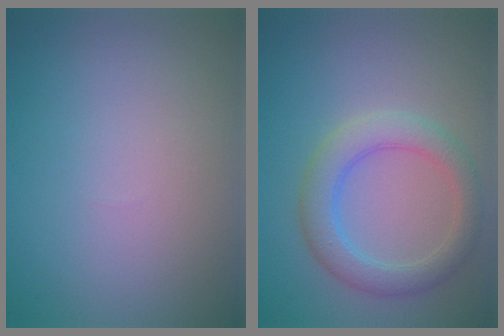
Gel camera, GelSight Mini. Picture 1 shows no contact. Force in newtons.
{"total": 3.9, "press": 3.9, "slide": 0.1}